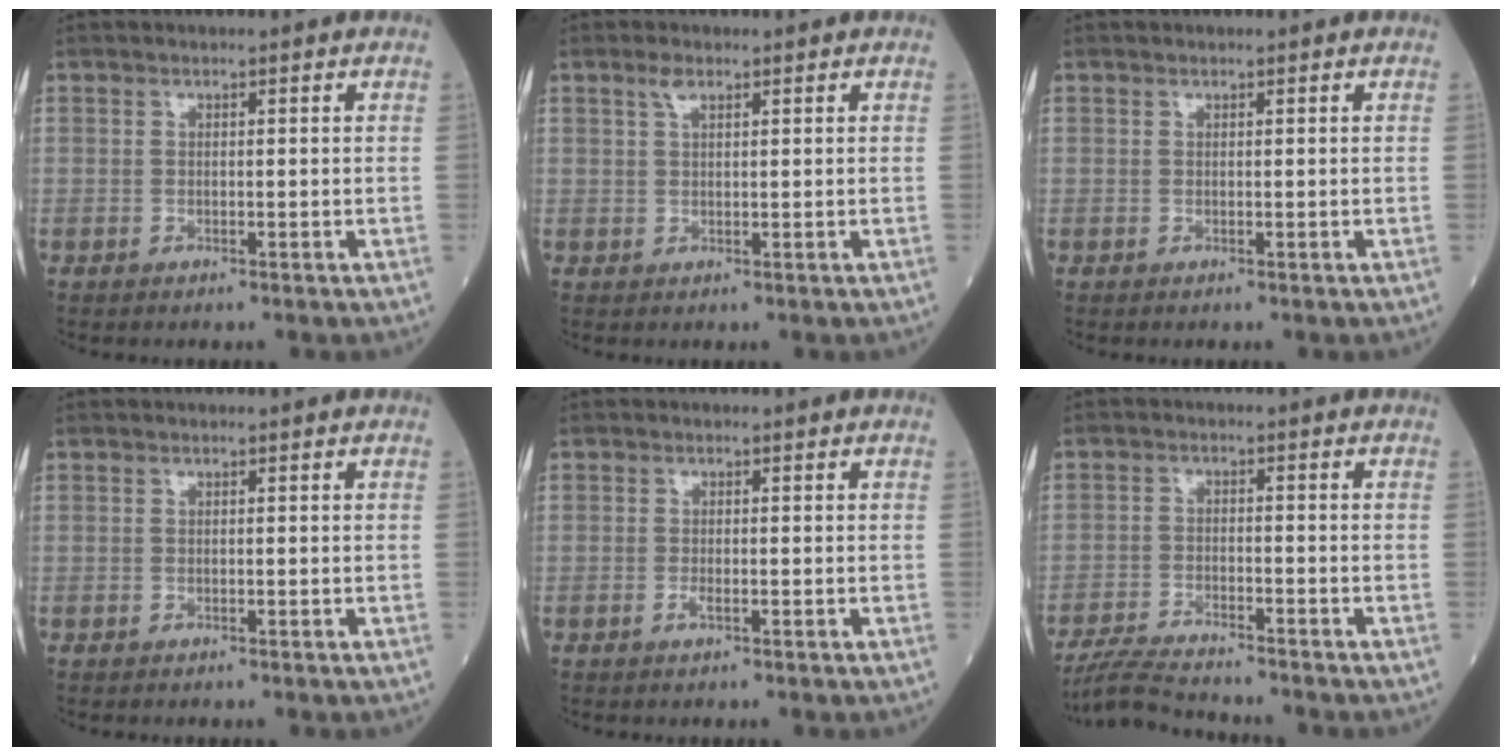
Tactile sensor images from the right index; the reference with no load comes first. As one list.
[{"total": 1.8, "force": [1.1, 0.6, 1.3], "torque": [-0.028, 0.006, 0.023]}, {"total": 0.0}, {"total": 0.0}, {"total": 0.9, "force": [-0.4, 0.2, 0.8], "torque": [-0.019, 0.000, -0.007]}, {"total": 7.5, "force": [-7.1, 0.1, 2.6], "torque": [-0.047, -0.021, -0.124]}]